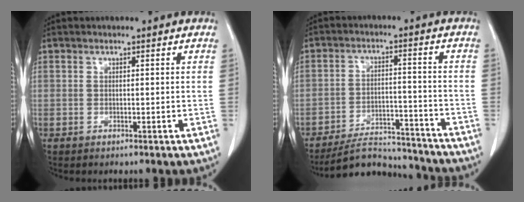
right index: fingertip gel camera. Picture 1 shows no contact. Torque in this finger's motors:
{"motor_torque": [-0.80, -0.65, -0.59, -0.17]}